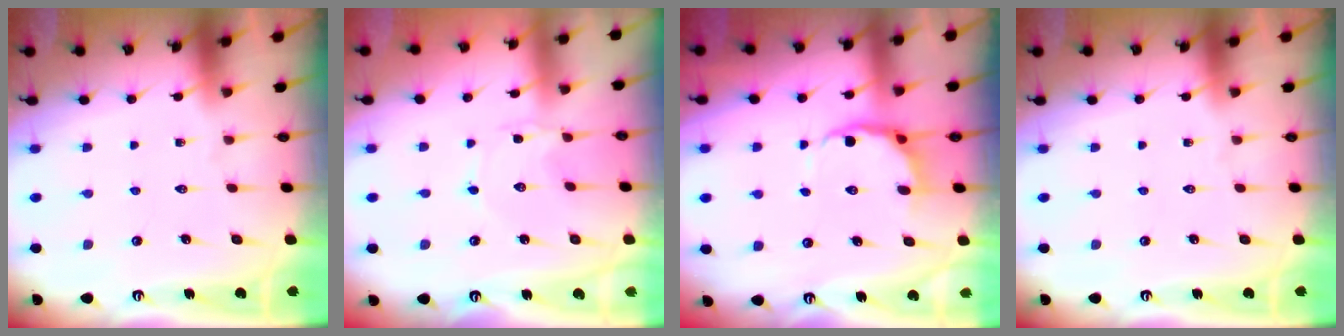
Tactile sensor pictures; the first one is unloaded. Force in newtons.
{"total": 1.1, "press": 1.1, "slide": 0.2}
{"total": 7.8, "press": 7.1, "slide": 3.0}
{"total": 0.0}